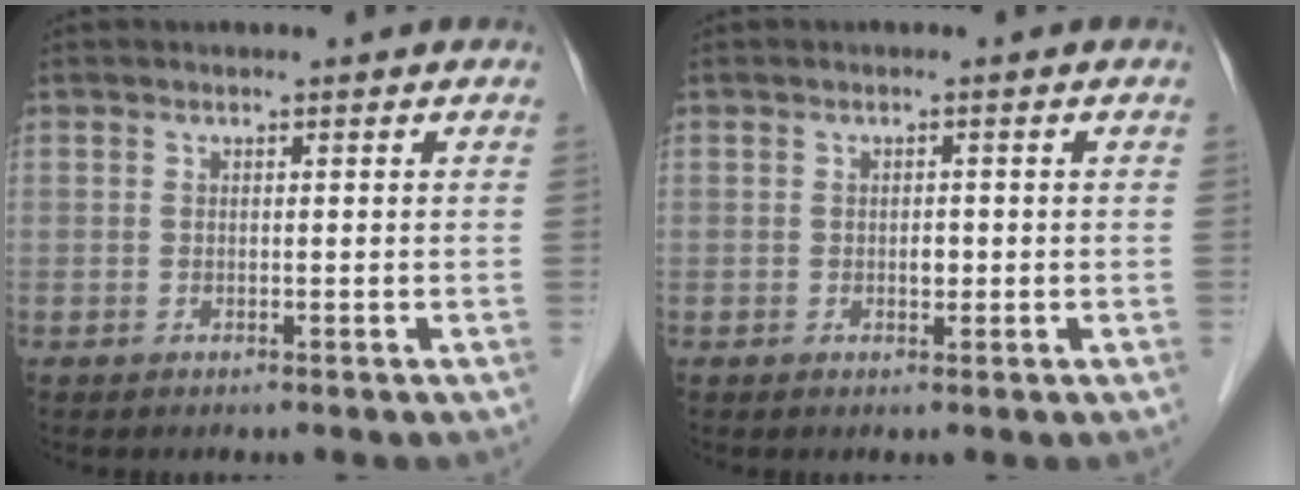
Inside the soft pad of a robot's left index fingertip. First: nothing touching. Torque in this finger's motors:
{"motor_torque": [0.08, 0.05, 0.00, 0.00]}